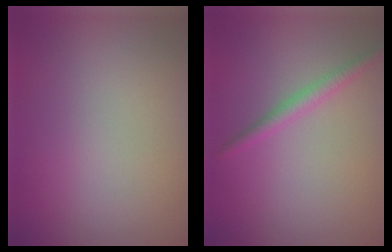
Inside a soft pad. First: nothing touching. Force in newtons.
{"total": 1.8, "press": 1.8, "slide": 0.1}